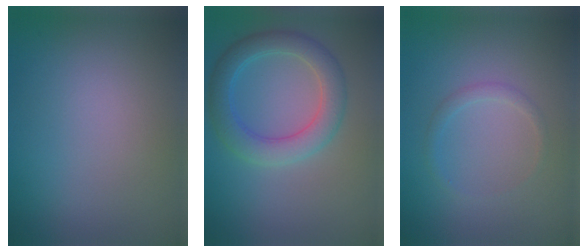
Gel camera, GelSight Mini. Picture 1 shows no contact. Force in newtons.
{"total": 3.6, "press": 3.6, "slide": 0.3}
{"total": 1.1, "press": 1.1, "slide": 0.0}